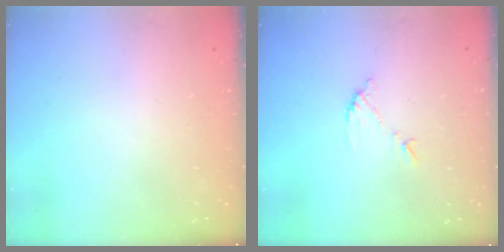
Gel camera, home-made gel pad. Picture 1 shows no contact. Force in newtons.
{"total": 7.2, "press": 7.2, "slide": 0.2}